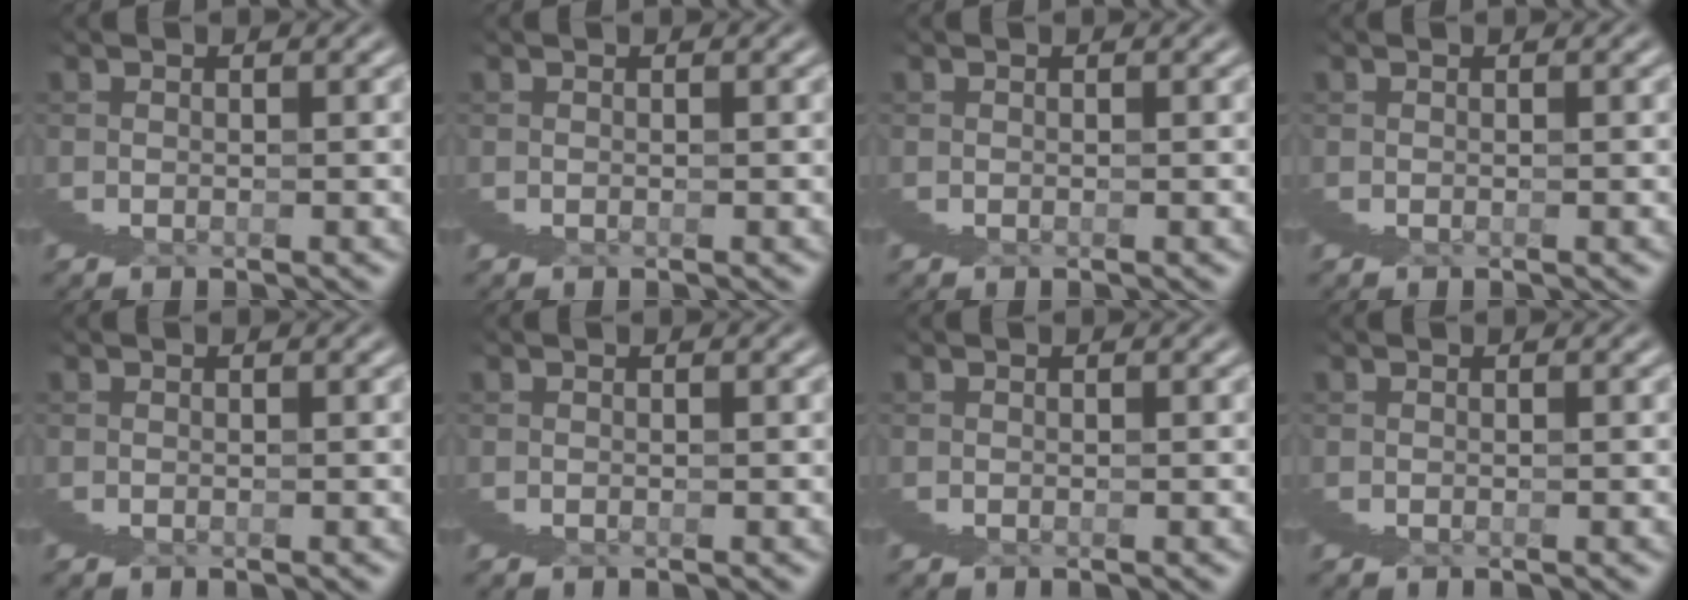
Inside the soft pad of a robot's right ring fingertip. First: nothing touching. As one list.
[{"total": 0.0}, {"total": 0.0}, {"total": 0.0}, {"total": 0.0}, {"total": 0.0}, {"total": 0.0}, {"total": 0.0}]